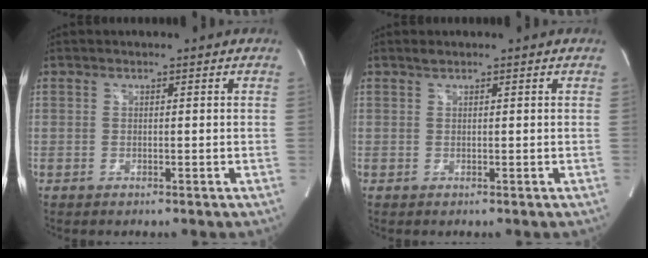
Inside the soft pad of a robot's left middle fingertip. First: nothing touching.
{"total": 0.6, "force": [0.6, 0.1, 0.2], "torque": [-0.010, 0.002, 0.013]}